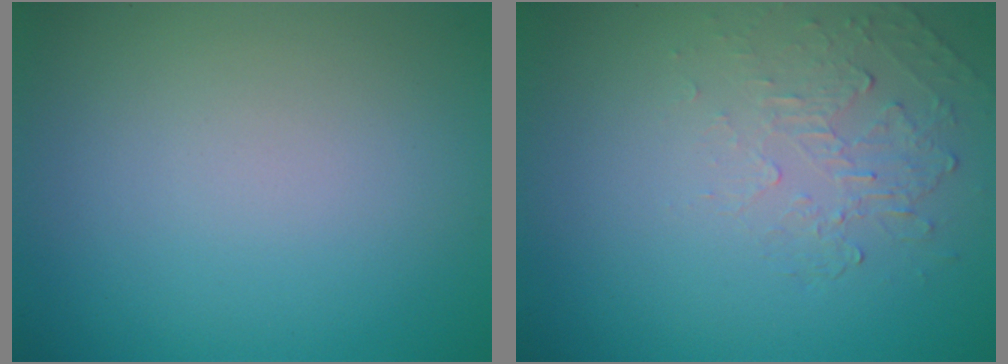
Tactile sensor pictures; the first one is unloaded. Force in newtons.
{"total": 2.1, "press": 0.7, "slide": 2.0}